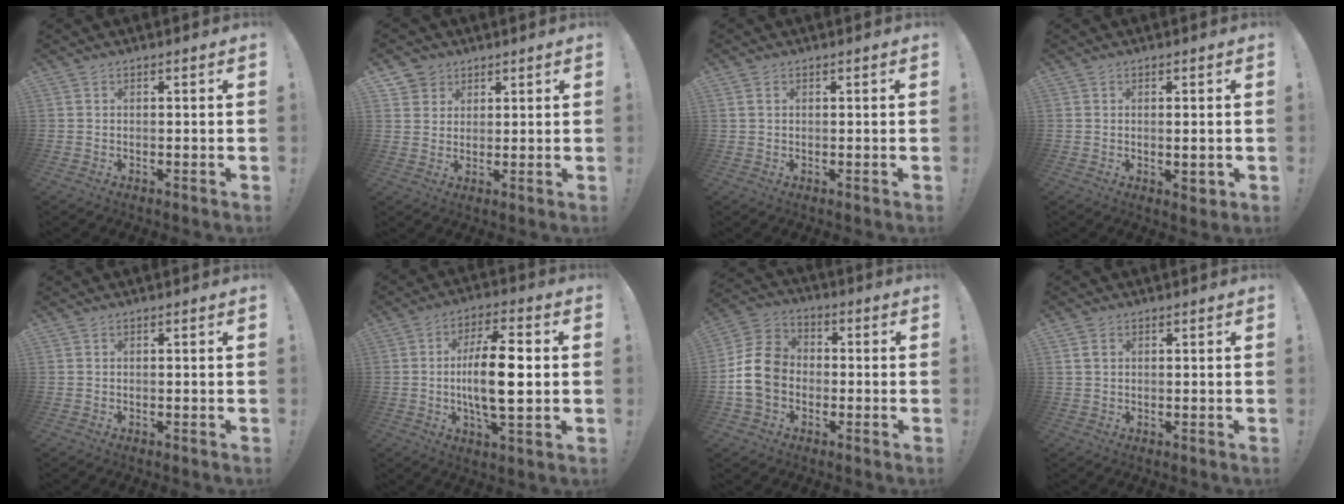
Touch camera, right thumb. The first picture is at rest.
{"total": 4.6, "force": [2.6, 3.8, 0.2], "torque": [0.002, -0.016, 0.049]}
{"total": 1.4, "force": [0.7, 1.0, 0.7], "torque": [-0.012, 0.002, 0.012]}
{"total": 2.5, "force": [0.2, 0.9, 2.3], "torque": [-0.021, -0.006, 0.002]}
{"total": 0.0}
{"total": 14.7, "force": [-0.4, 4.4, 14.0], "torque": [-0.257, -0.003, -0.020]}
{"total": 13.2, "force": [-2.0, 10.8, 7.2], "torque": [-0.138, 0.032, -0.031]}
{"total": 2.3, "force": [1.0, 1.6, 1.3], "torque": [-0.015, 0.001, 0.017]}